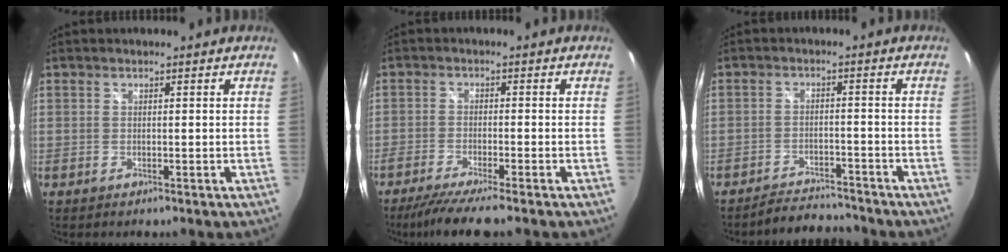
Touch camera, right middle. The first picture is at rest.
{"total": 7.5, "force": [-6.2, -0.5, 4.1], "torque": [-0.096, -0.026, -0.106]}
{"total": 7.0, "force": [-6.9, 1.1, 1.1], "torque": [-0.040, 0.004, -0.104]}